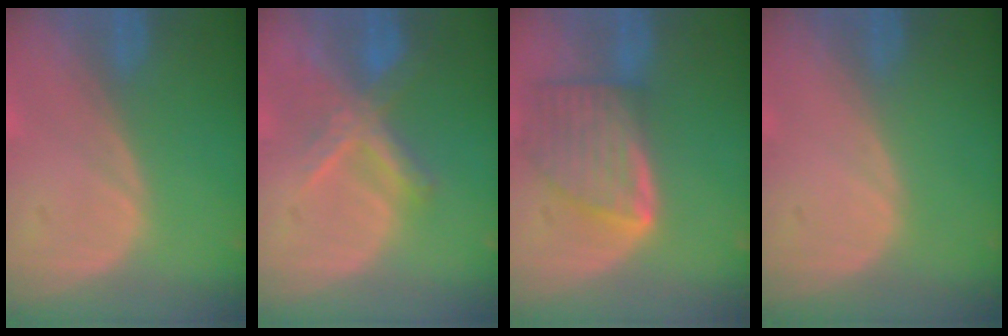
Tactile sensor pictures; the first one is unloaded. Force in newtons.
{"total": 7.3, "press": 6.2, "slide": 3.8}
{"total": 8.0, "press": 7.2, "slide": 3.5}
{"total": 0.0}